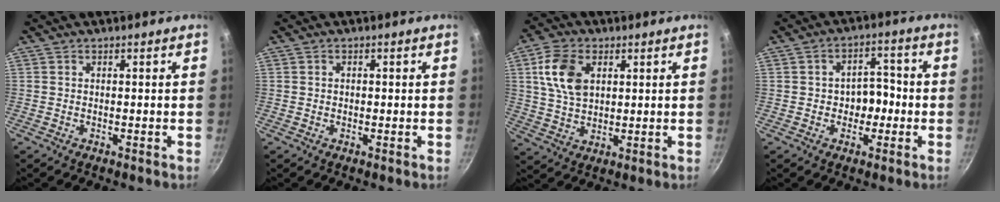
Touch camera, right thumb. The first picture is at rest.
{"total": 0.7, "force": [0.0, 0.6, 0.4], "torque": [-0.003, 0.004, 0.000]}
{"total": 10.2, "force": [3.1, 6.7, 7.0], "torque": [-0.121, -0.003, 0.060]}
{"total": 6.5, "force": [-1.1, 5.0, 4.1], "torque": [-0.008, 0.020, -0.019]}